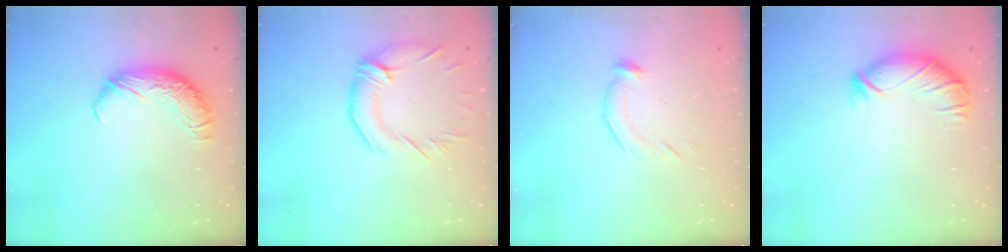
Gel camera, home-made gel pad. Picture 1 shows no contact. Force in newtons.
{"total": 2.9, "press": 2.5, "slide": 1.5}
{"total": 4.3, "press": 4.2, "slide": 1.0}
{"total": 2.9, "press": 2.8, "slide": 0.8}